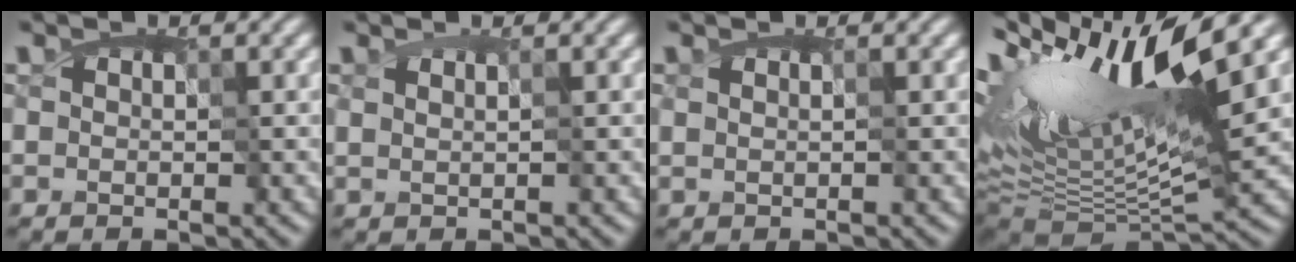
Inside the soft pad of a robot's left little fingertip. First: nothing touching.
{"total": 0.0}
{"total": 0.0}
{"total": 13.9, "force": [4.0, 3.8, 12.7], "torque": [-0.243, 0.024, 0.079]}